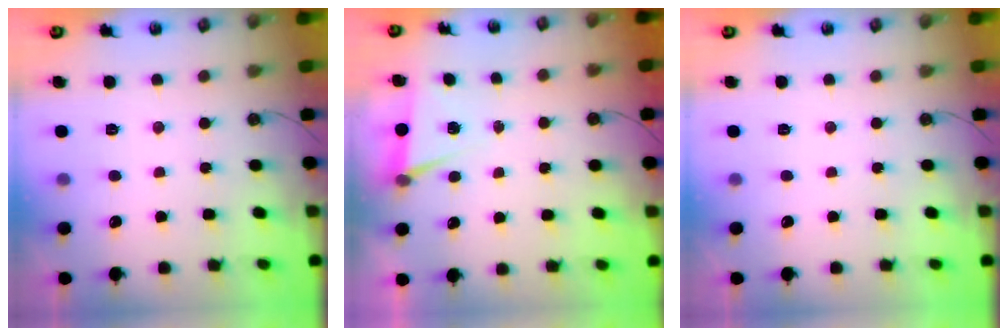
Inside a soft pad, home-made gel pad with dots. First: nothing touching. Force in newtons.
{"total": 5.3, "press": 2.5, "slide": 4.6}
{"total": 0.0}